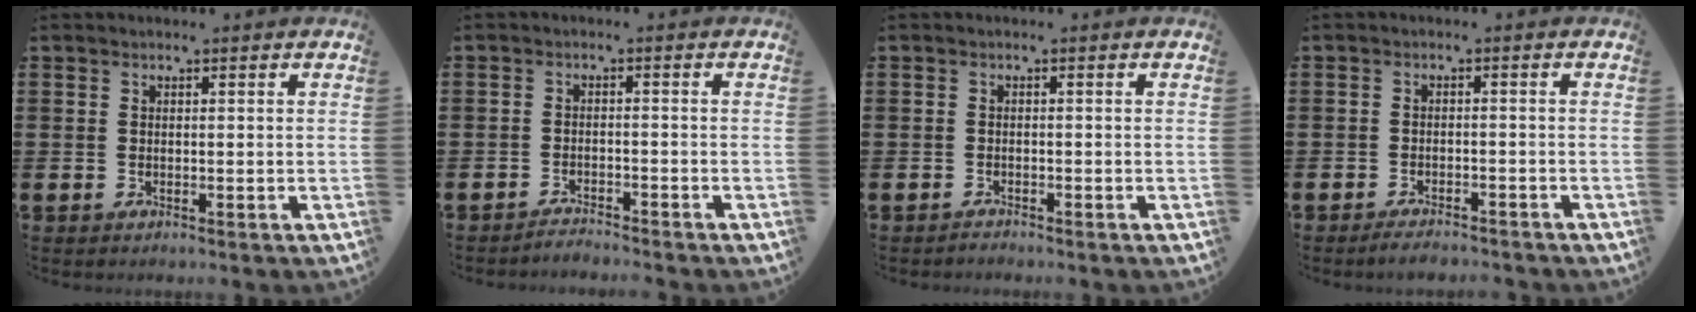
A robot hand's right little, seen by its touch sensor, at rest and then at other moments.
{"total": 1.8, "force": [-1.7, -0.2, -0.2], "torque": [-0.001, 0.005, -0.037]}
{"total": 0.7, "force": [-0.7, 0.1, 0.0], "torque": [-0.003, -0.002, -0.014]}
{"total": 1.8, "force": [-1.7, 0.0, 0.5], "torque": [-0.012, 0.004, -0.033]}